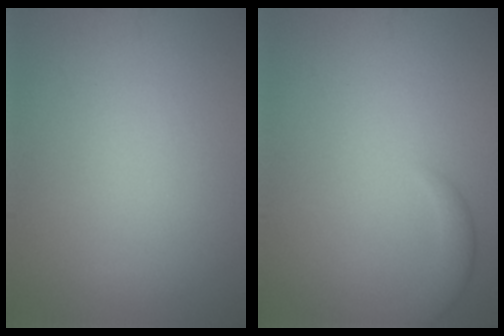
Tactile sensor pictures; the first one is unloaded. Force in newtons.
{"total": 2.0, "press": 2.0, "slide": 0.1}